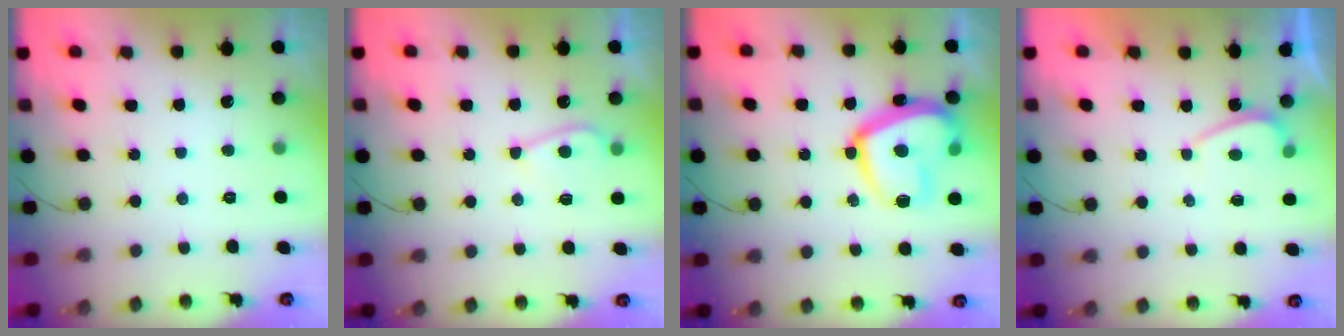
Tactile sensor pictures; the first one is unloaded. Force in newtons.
{"total": 4.3, "press": 4.2, "slide": 0.8}
{"total": 18.7, "press": 18.6, "slide": 2.1}
{"total": 0.0}